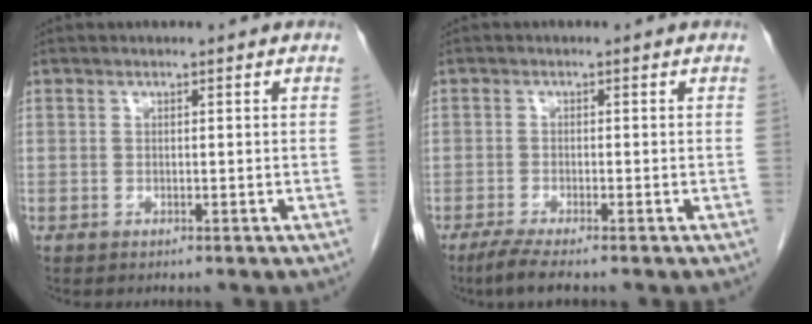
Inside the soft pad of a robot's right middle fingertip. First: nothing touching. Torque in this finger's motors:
{"motor_torque": [0.52, -0.32, 0.00, 0.01]}